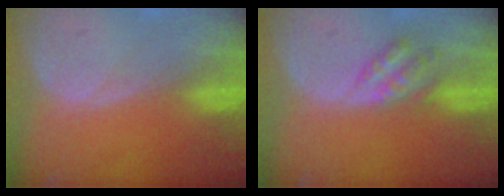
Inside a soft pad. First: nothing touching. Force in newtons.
{"total": 4.5, "press": 3.9, "slide": 2.2}